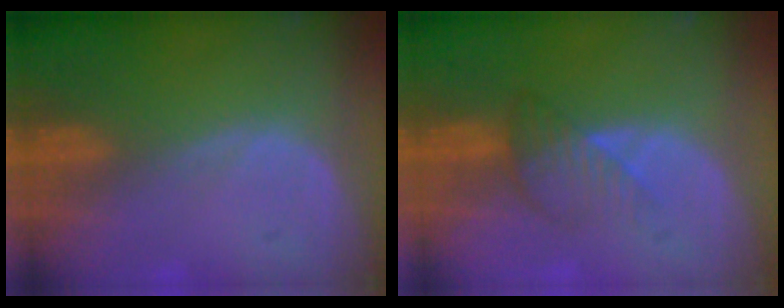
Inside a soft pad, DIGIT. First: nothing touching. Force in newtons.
{"total": 3.7, "press": 3.6, "slide": 0.2}